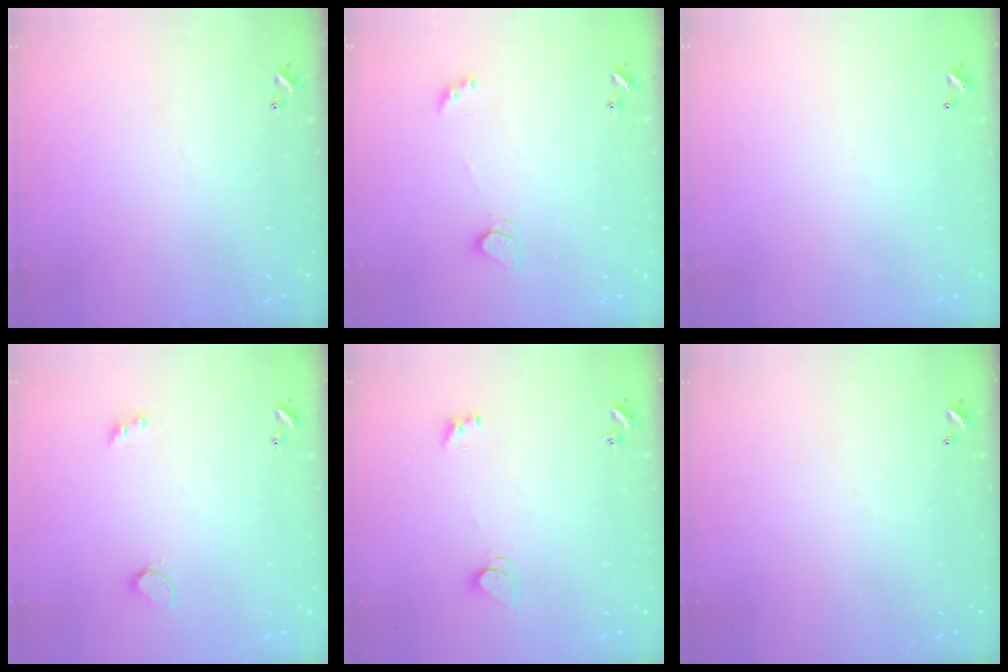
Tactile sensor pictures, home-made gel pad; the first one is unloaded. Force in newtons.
{"total": 2.5, "press": 2.5, "slide": 0.4}
{"total": 2.8, "press": 2.8, "slide": 0.1}
{"total": 3.2, "press": 2.7, "slide": 1.7}
{"total": 2.8, "press": 2.7, "slide": 0.5}
{"total": 2.9, "press": 2.9, "slide": 0.1}